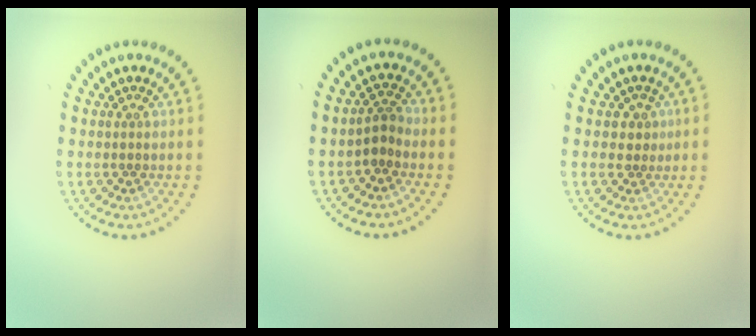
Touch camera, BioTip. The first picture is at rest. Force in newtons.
{"total": 1.6, "press": 1.3, "slide": 1.0}
{"total": 1.4, "press": 1.1, "slide": 0.8}